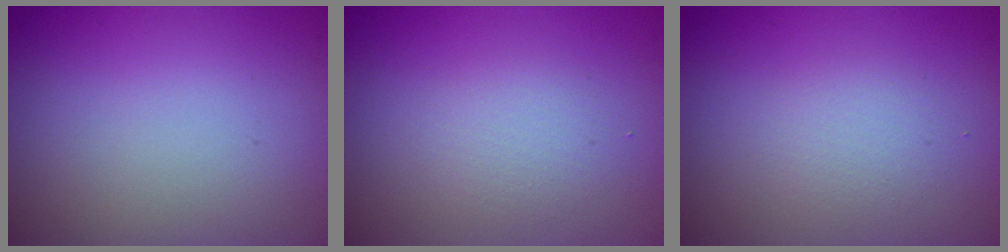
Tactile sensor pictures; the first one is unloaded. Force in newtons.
{"total": 1.7, "press": 1.7, "slide": 0.0}
{"total": 1.4, "press": 1.4, "slide": 0.1}